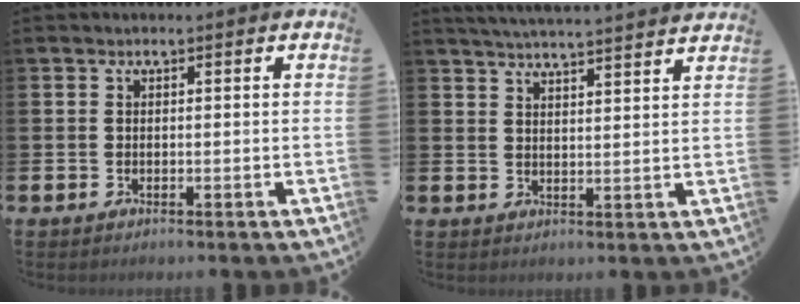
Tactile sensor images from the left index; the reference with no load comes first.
{"total": 4.6, "force": [4.5, -0.7, 0.4], "torque": [-0.017, -0.028, 0.079]}